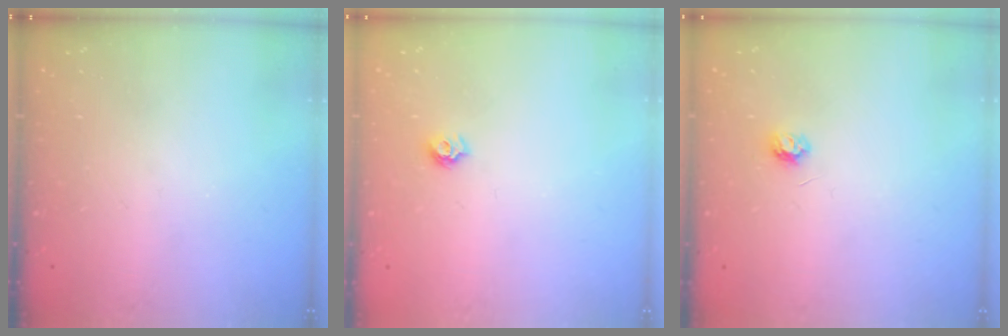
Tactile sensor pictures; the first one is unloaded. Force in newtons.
{"total": 5.7, "press": 5.7, "slide": 0.6}
{"total": 3.5, "press": 3.5, "slide": 0.5}